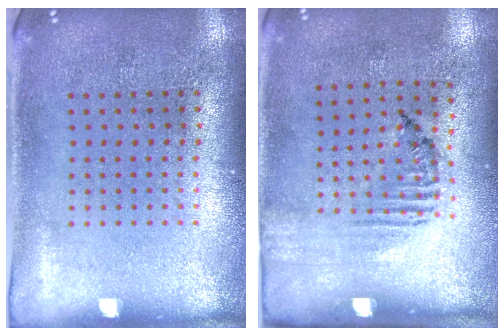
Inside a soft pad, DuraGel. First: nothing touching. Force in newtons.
{"total": 1.6, "press": 1.1, "slide": 1.2}